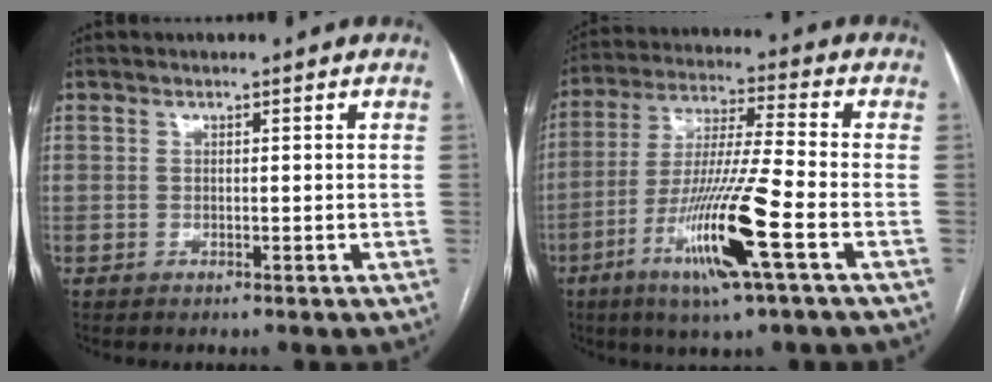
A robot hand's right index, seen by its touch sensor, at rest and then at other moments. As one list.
[{"total": 14.9, "force": [-6.0, -0.3, 13.6], "torque": [-0.274, -0.020, -0.113]}]